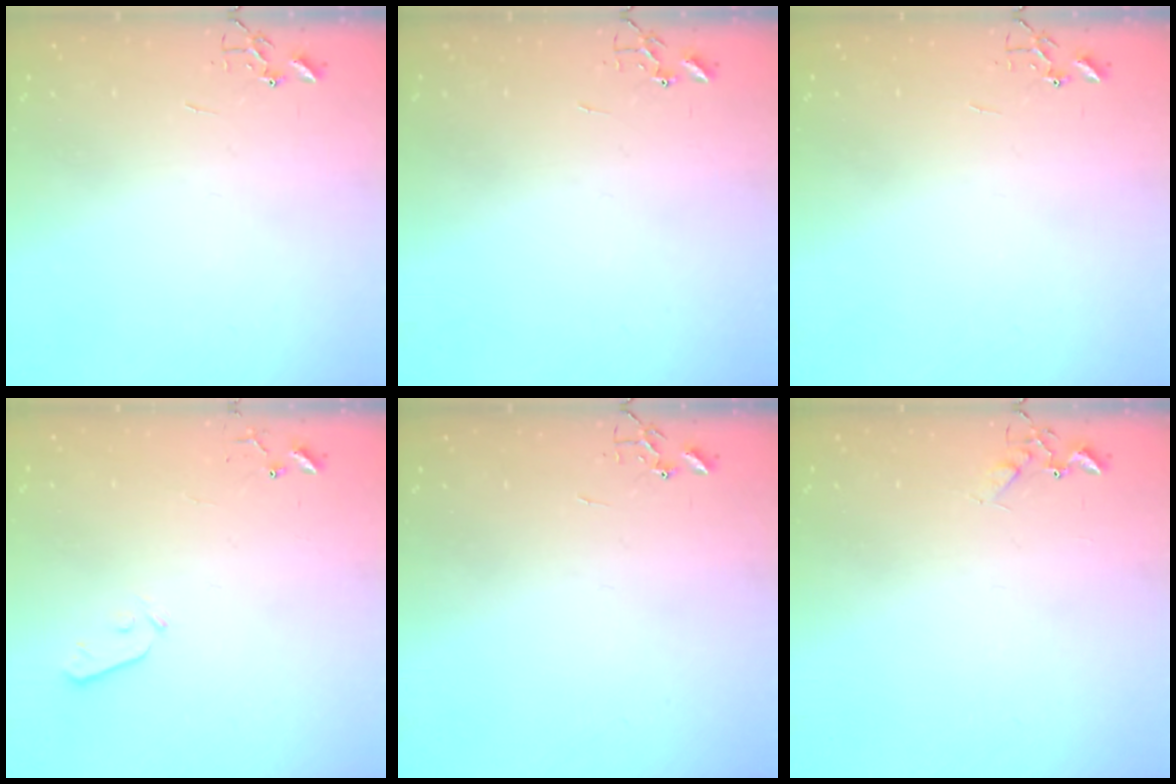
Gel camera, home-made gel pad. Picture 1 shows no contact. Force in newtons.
{"total": 0.0}
{"total": 0.0}
{"total": 3.6, "press": 3.6, "slide": 0.6}
{"total": 0.0}
{"total": 6.1, "press": 6.0, "slide": 0.8}